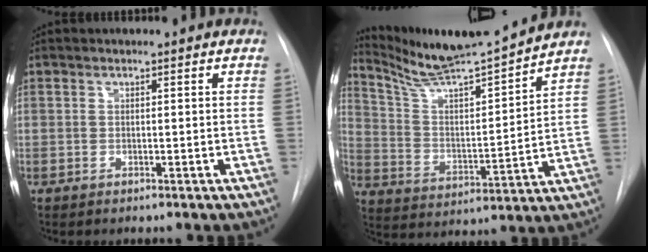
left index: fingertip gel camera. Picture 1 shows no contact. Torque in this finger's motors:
{"motor_torque": [0.25, -0.37, 0.10, 0.05]}